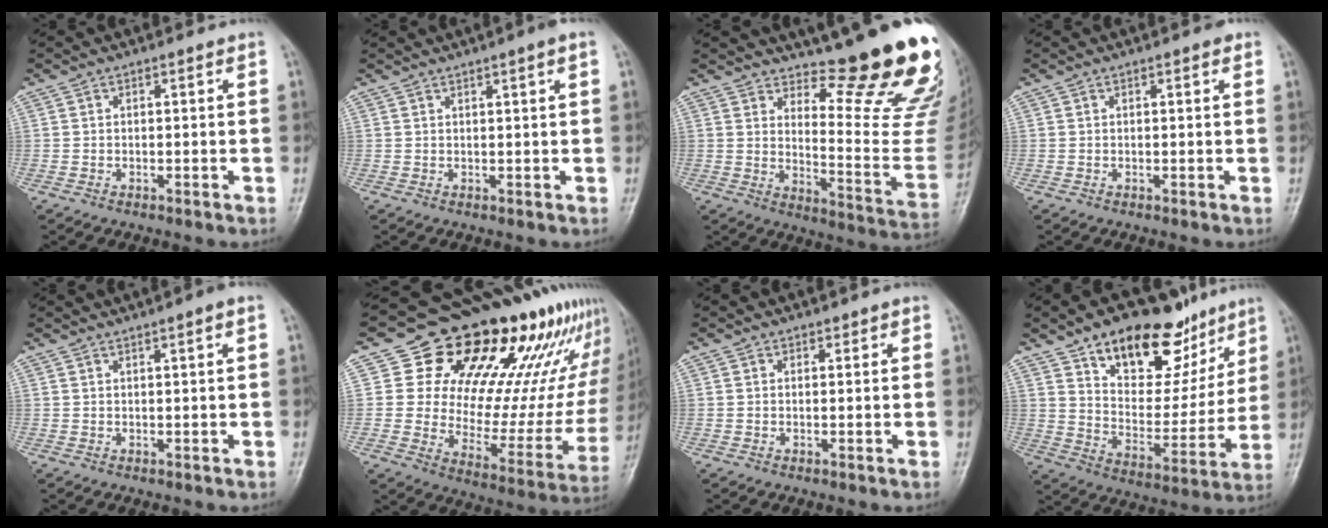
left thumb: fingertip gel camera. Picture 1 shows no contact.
{"total": 2.9, "force": [1.8, -0.1, 2.3], "torque": [-0.036, 0.006, 0.028]}
{"total": 21.7, "force": [17.1, 3.6, 12.9], "torque": [-0.143, -0.178, 0.228]}
{"total": 1.1, "force": [0.7, 0.3, 0.9], "torque": [-0.011, 0.000, 0.005]}
{"total": 3.1, "force": [1.9, 0.1, 2.4], "torque": [-0.038, 0.011, 0.030]}
{"total": 27.9, "force": [16.4, 13.8, 17.8], "torque": [-0.199, -0.053, 0.237]}
{"total": 1.0, "force": [0.7, 0.6, 0.3], "torque": [0.009, -0.003, 0.006]}
{"total": 22.2, "force": [13.9, 11.5, 12.9], "torque": [-0.135, -0.062, 0.222]}